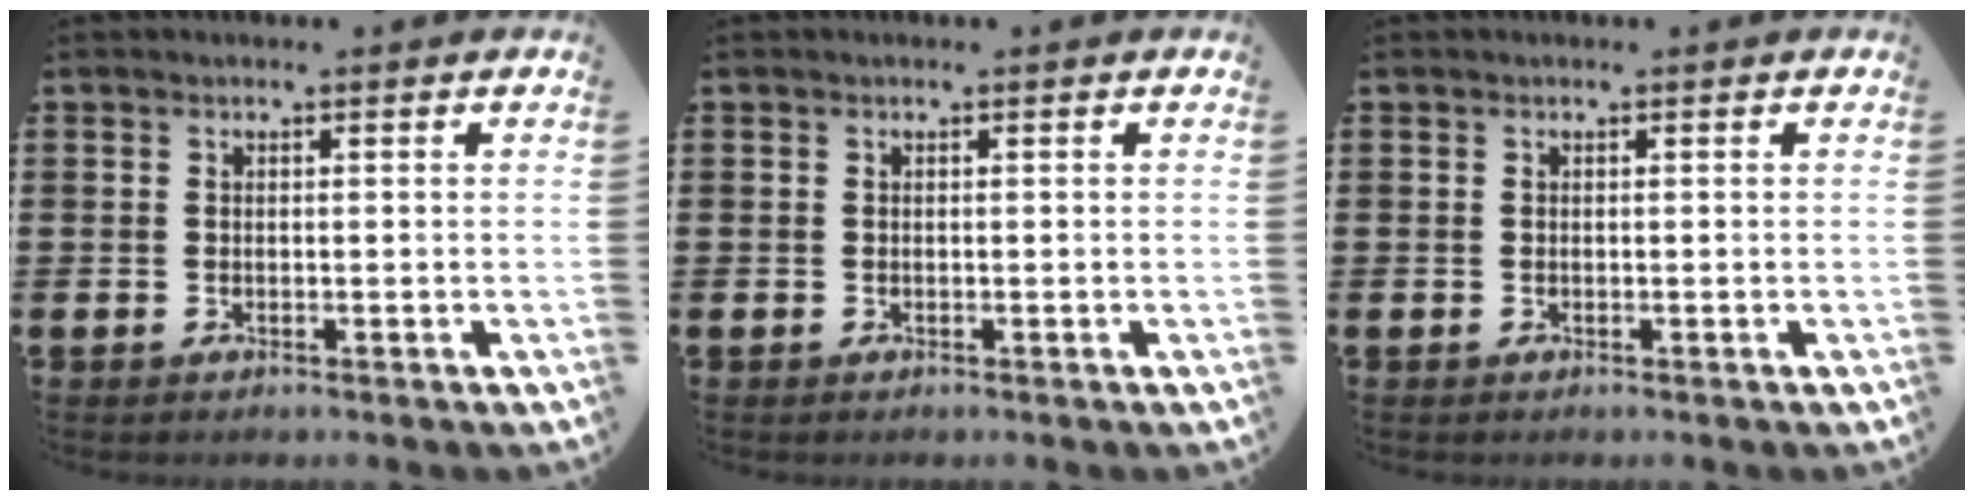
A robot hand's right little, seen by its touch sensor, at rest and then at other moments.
{"total": 0.0}
{"total": 0.0}